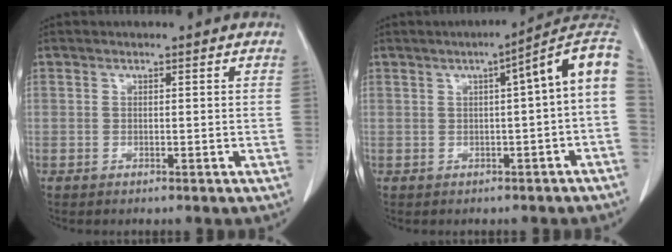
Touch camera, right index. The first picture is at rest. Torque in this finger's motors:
{"motor_torque": [0.81, -0.17, 0.43, 0.04]}